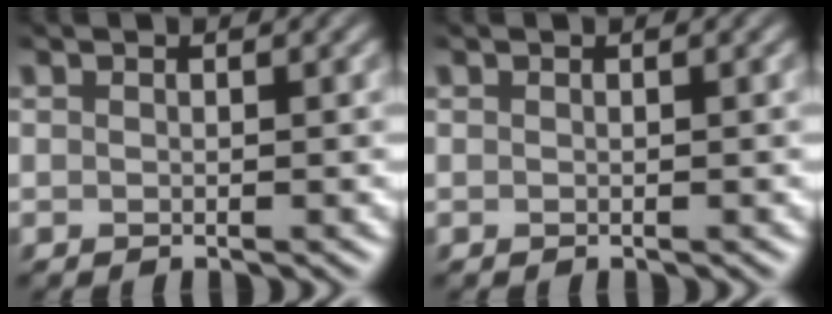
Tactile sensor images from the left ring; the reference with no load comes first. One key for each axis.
{"total": 0.0}